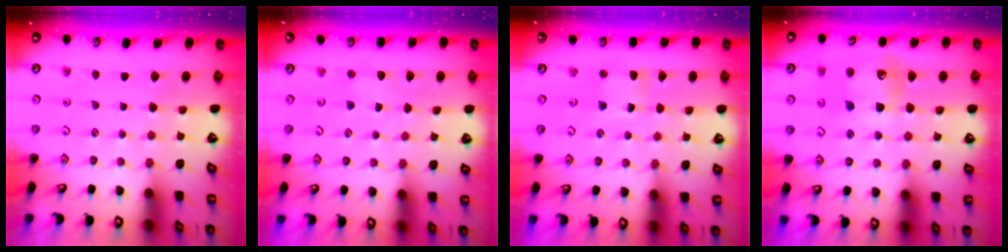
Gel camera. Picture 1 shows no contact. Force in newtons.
{"total": 1.0, "press": 1.0, "slide": 0.2}
{"total": 1.5, "press": 1.4, "slide": 0.2}
{"total": 10.8, "press": 10.8, "slide": 0.5}